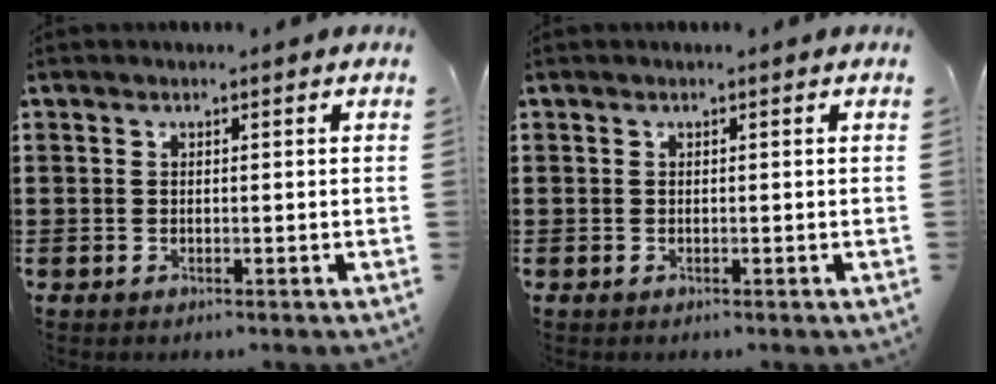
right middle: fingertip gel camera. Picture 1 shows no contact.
{"total": 0.0}